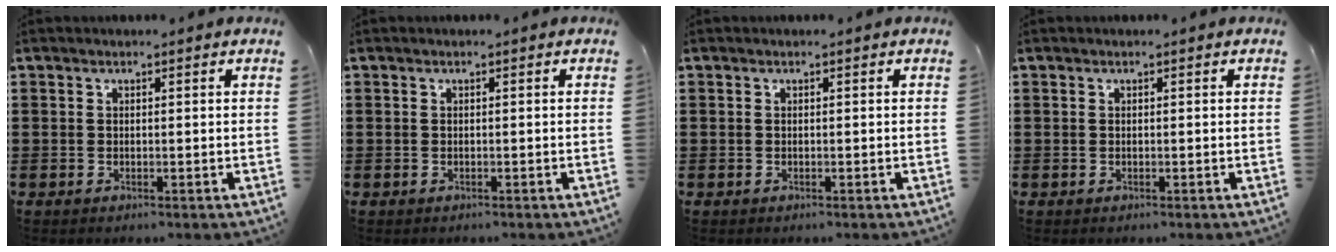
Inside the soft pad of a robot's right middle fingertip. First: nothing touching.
{"total": 0.0}
{"total": 0.0}
{"total": 0.0}